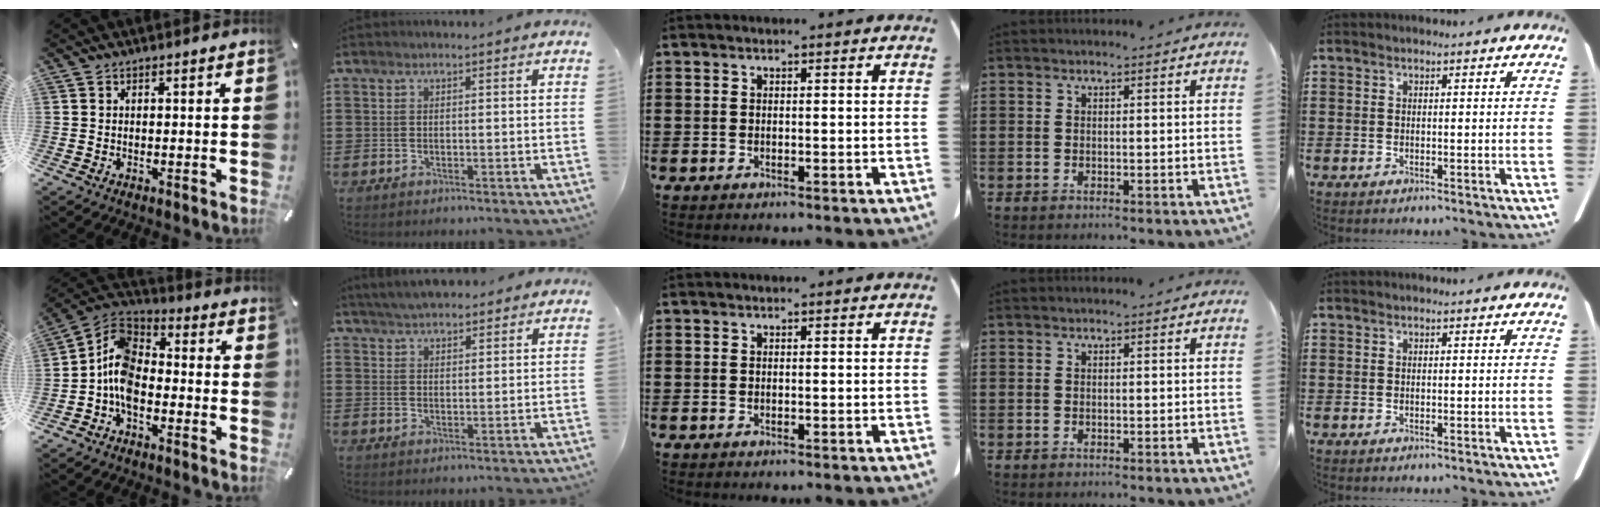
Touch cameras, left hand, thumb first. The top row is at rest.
{"thumb": {"total": 10.4, "force": [-4.6, 6.6, 6.6], "torque": [-0.153, 0.010, -0.094]}, "index": {"total": 4.5, "force": [4.2, 0.9, 1.1], "torque": [-0.033, -0.005, 0.080]}}